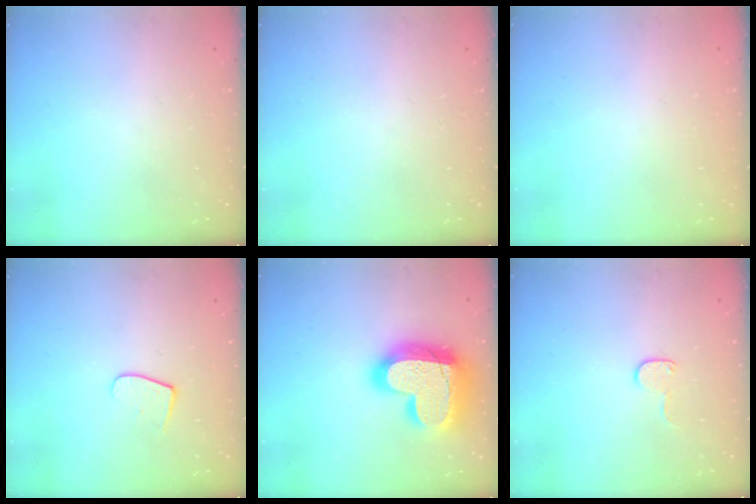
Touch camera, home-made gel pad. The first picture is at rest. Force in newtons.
{"total": 0.0}
{"total": 0.6, "press": 0.6, "slide": 0.2}
{"total": 6.7, "press": 6.7, "slide": 0.6}
{"total": 26.4, "press": 26.3, "slide": 2.0}
{"total": 5.6, "press": 5.5, "slide": 0.5}